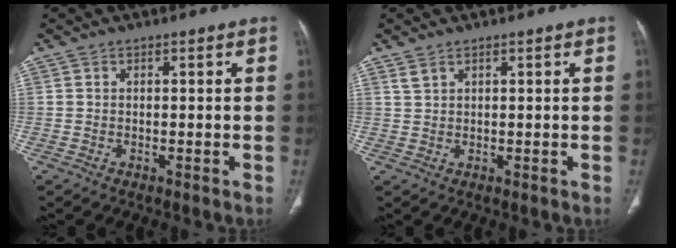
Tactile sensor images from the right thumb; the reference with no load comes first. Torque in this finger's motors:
{"motor_torque": [-0.10, 0.35, 0.39, 0.40, 0.07]}